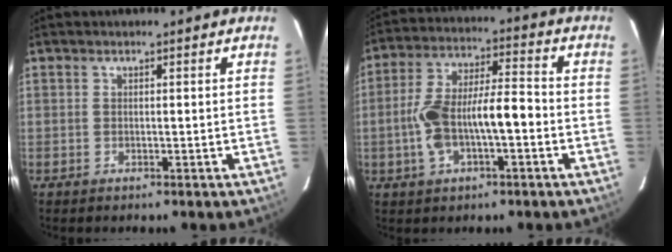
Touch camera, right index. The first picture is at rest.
{"total": 11.5, "force": [-2.4, 3.6, 10.7], "torque": [-0.211, 0.026, -0.040]}